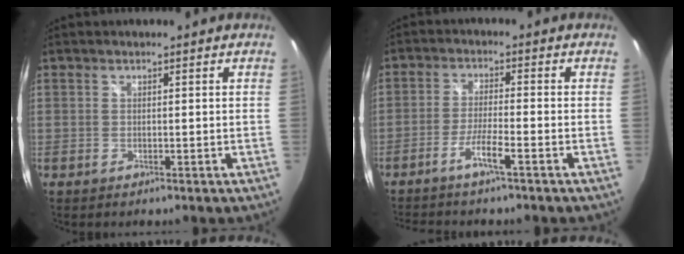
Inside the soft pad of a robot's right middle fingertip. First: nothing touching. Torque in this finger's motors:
{"motor_torque": [1.08, -1.06, 0.10, 0.06]}